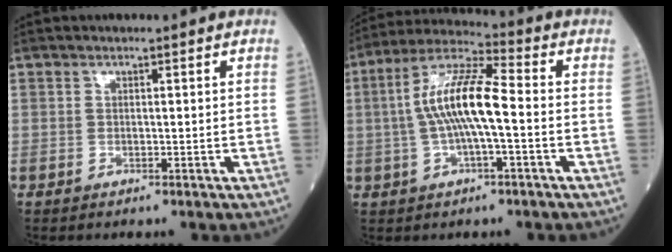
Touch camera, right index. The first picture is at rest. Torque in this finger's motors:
{"motor_torque": [1.10, 0.08, 0.68, 0.21]}